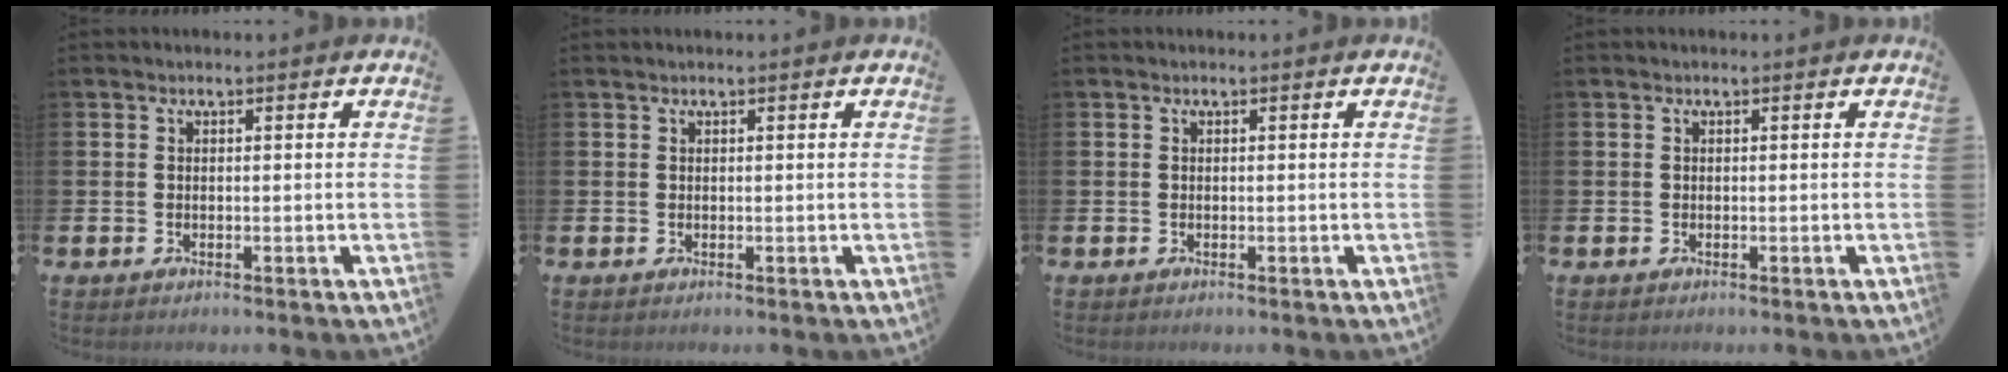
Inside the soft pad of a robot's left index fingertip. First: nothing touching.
{"total": 0.0}
{"total": 0.0}
{"total": 0.0}